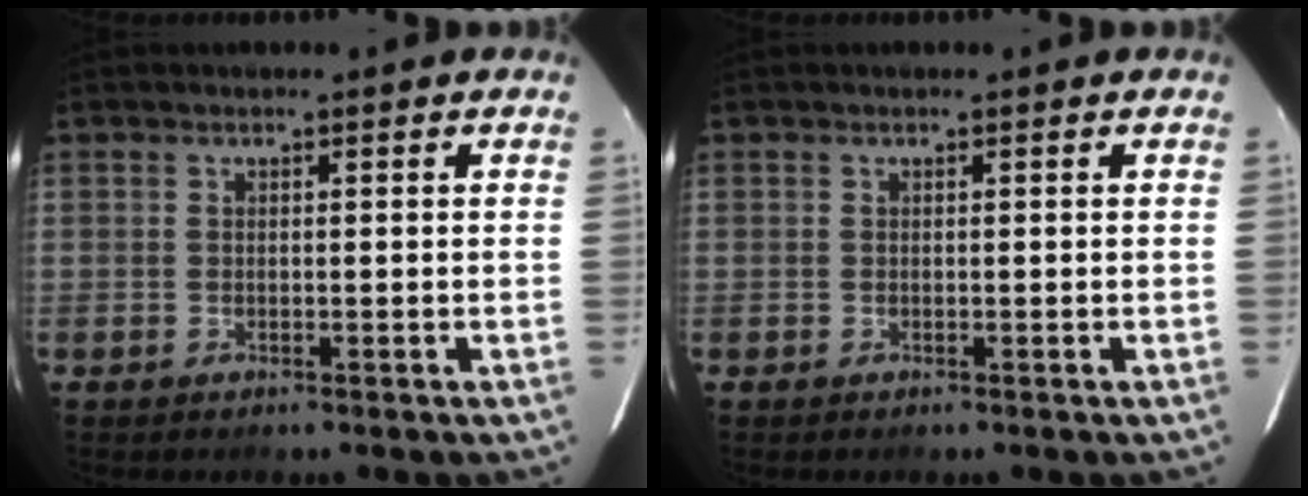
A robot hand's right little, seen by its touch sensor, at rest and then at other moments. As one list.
[{"total": 0.0}]